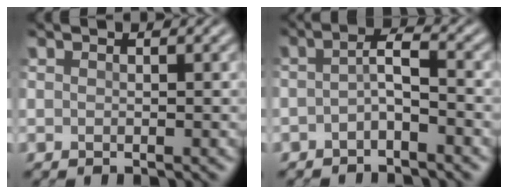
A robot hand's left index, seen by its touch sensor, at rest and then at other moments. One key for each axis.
{"total": 2.3, "fx": -1.3, "fy": 0.5, "fz": 1.8, "tx": -0.037, "ty": 0.006, "tz": -0.032}